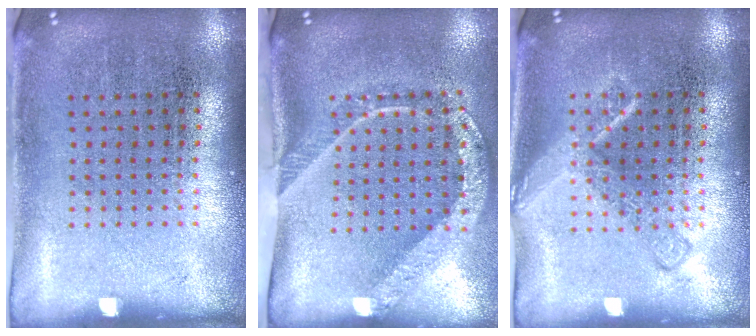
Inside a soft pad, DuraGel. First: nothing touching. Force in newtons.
{"total": 2.4, "press": 1.7, "slide": 1.7}
{"total": 2.3, "press": 2.3, "slide": 0.3}